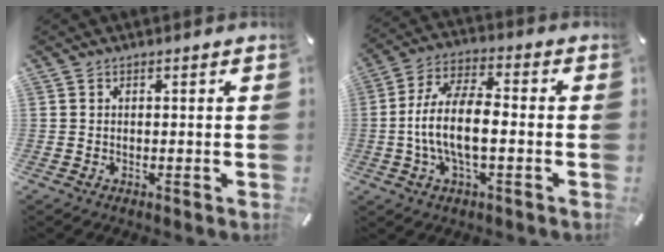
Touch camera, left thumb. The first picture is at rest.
{"total": 11.7, "force": [-2.1, 5.2, 10.2], "torque": [-0.212, 0.005, -0.039]}